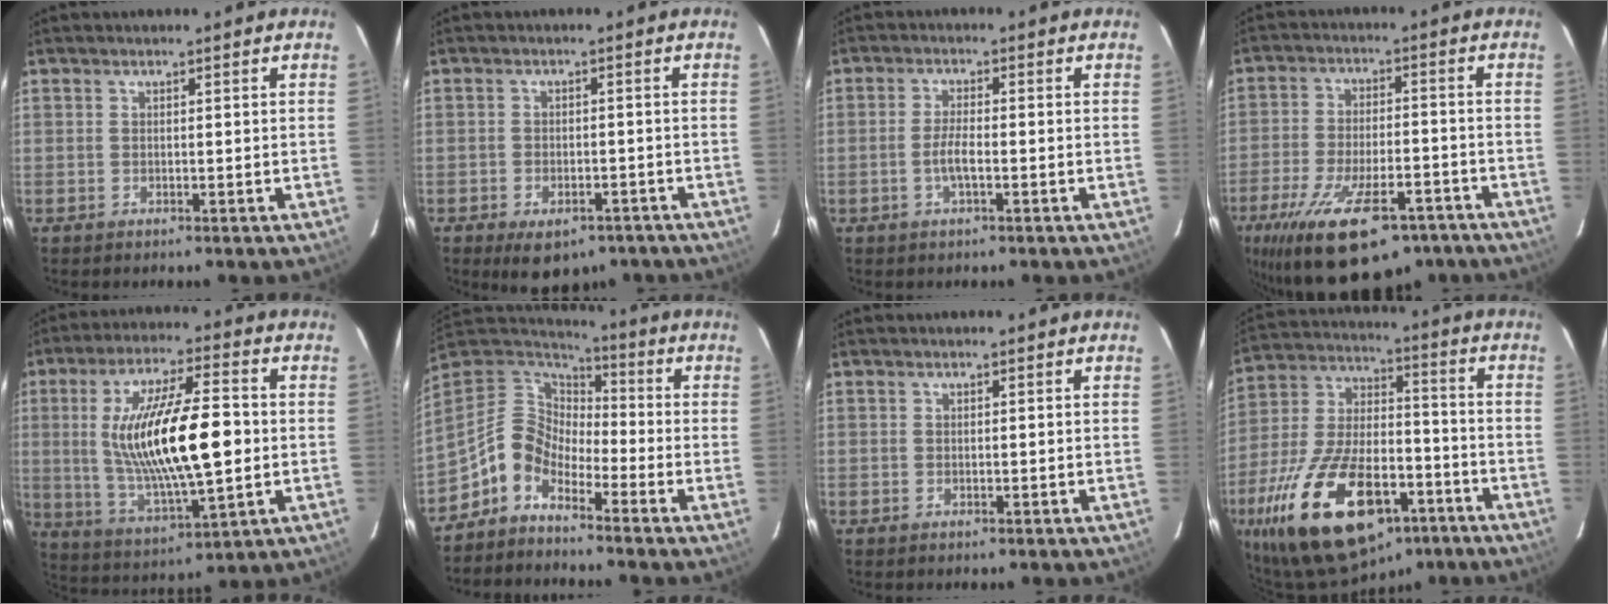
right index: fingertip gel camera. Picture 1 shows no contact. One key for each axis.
{"total": 9.4, "fx": -6.4, "fy": 4.9, "fz": 4.8, "tx": -0.093, "ty": -0.008, "tz": -0.079}
{"total": 3.4, "fx": -1.2, "fy": 0.8, "fz": 3.1, "tx": -0.064, "ty": 0.000, "tz": -0.023}
{"total": 22.6, "fx": -14.8, "fy": 8.9, "fz": 14.6, "tx": -0.282, "ty": -0.045, "tz": -0.222}
{"total": 20.1, "fx": 0.5, "fy": 5.6, "fz": 19.3, "tx": -0.356, "ty": -0.003, "tz": 0.023}
{"total": 9.1, "fx": -6.4, "fy": 5.5, "fz": 3.5, "tx": -0.075, "ty": 0.030, "tz": -0.143}
{"total": 0.0}
{"total": 27.6, "fx": -15.6, "fy": 12.9, "fz": 18.8, "tx": -0.369, "ty": -0.015, "tz": -0.246}